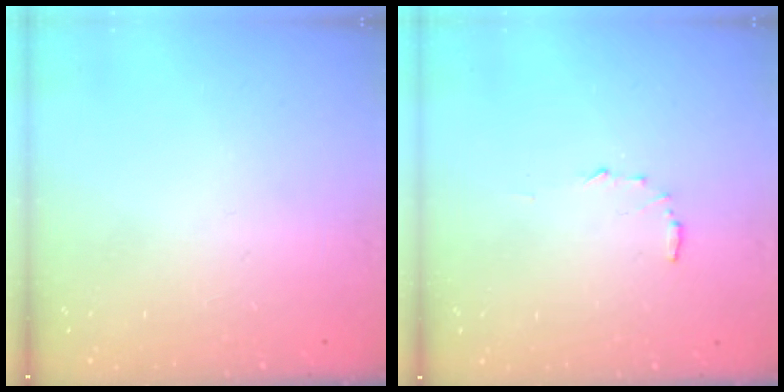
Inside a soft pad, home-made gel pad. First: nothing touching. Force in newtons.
{"total": 6.4, "press": 6.4, "slide": 0.6}